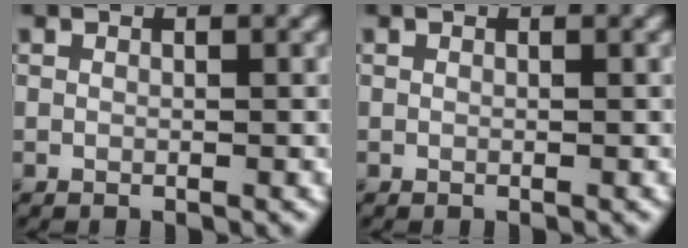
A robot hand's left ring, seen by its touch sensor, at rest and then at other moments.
{"total": 0.0}